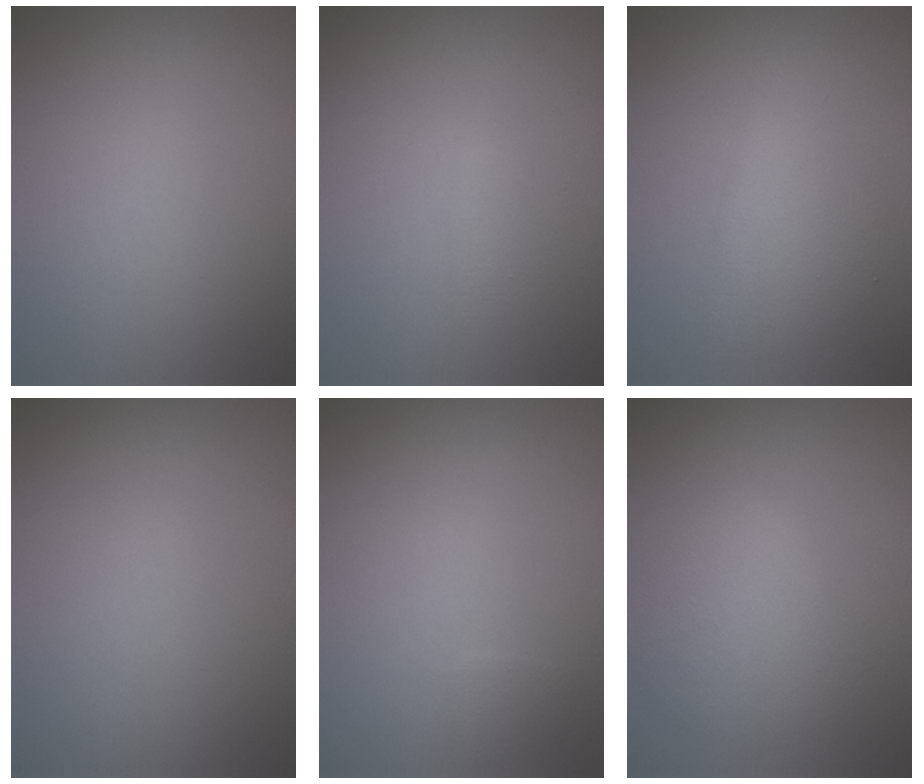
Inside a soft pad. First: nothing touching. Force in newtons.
{"total": 1.1, "press": 1.1, "slide": 0.1}
{"total": 3.2, "press": 3.2, "slide": 0.0}
{"total": 0.0}
{"total": 0.7, "press": 0.7, "slide": 0.1}
{"total": 3.7, "press": 3.7, "slide": 0.0}